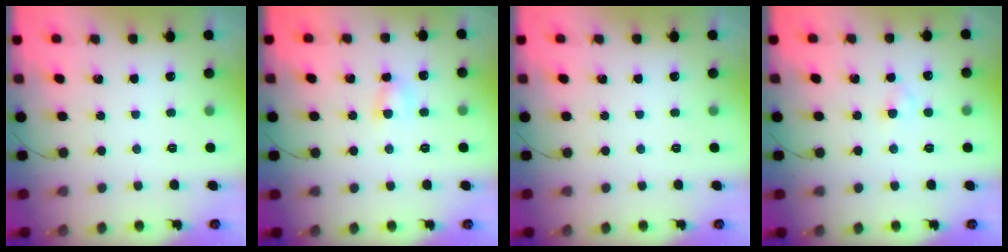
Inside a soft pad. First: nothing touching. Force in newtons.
{"total": 4.5, "press": 4.4, "slide": 0.8}
{"total": 0.0}
{"total": 2.1, "press": 1.9, "slide": 0.9}